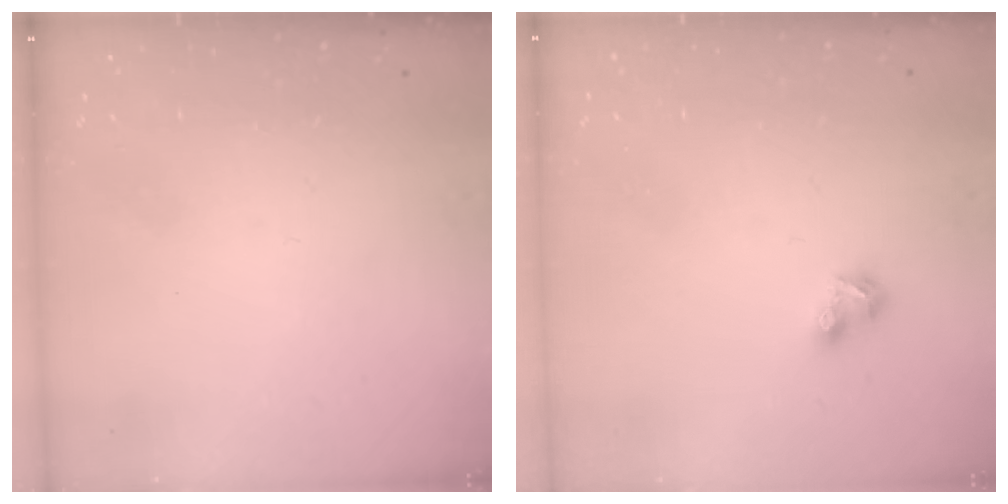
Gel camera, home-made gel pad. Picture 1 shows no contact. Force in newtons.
{"total": 3.8, "press": 3.8, "slide": 0.3}